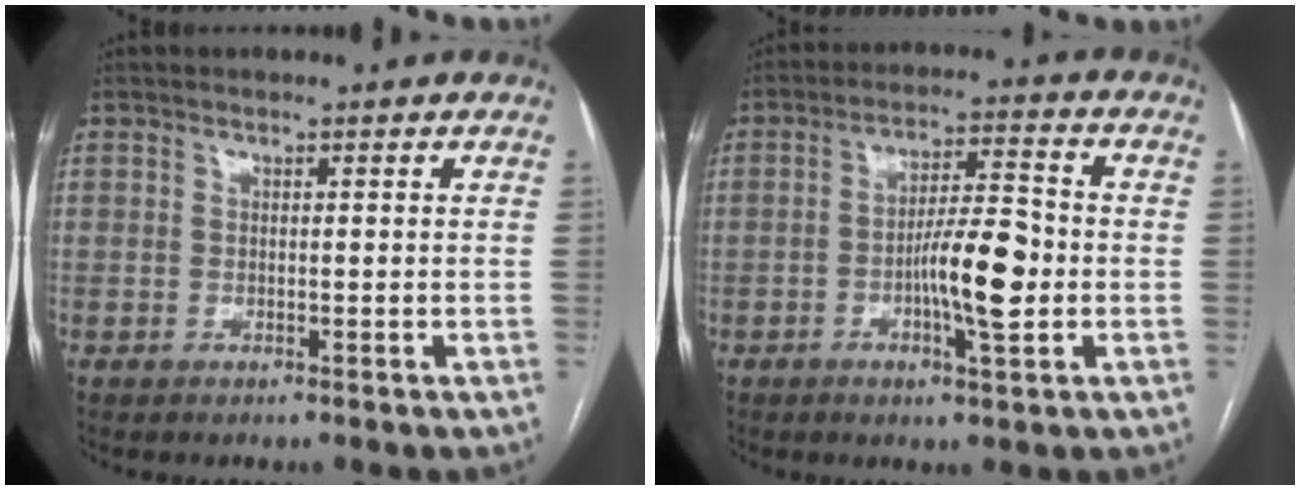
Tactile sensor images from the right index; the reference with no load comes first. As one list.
[{"total": 9.1, "force": [-1.9, 1.7, 8.8], "torque": [-0.150, 0.008, -0.031]}]